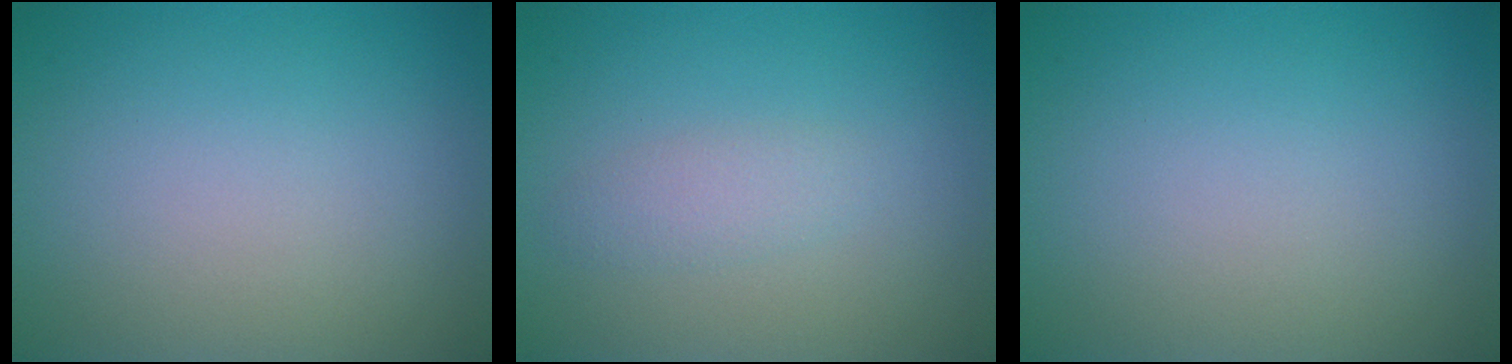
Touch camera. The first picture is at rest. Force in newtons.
{"total": 1.4, "press": 1.4, "slide": 0.1}
{"total": 0.0}